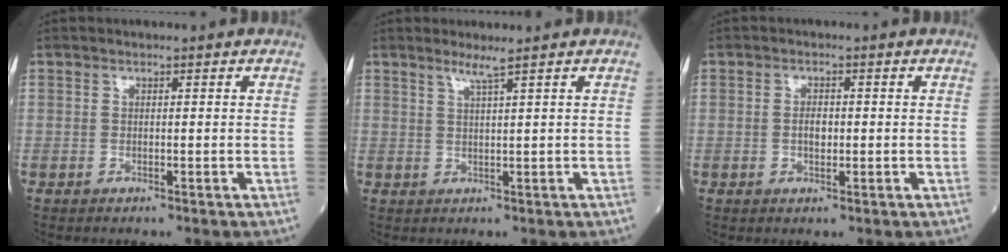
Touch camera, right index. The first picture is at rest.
{"total": 1.8, "force": [1.3, -0.6, 1.1], "torque": [-0.030, -0.005, 0.030]}
{"total": 2.0, "force": [-0.2, 1.0, 1.7], "torque": [-0.032, 0.001, -0.002]}